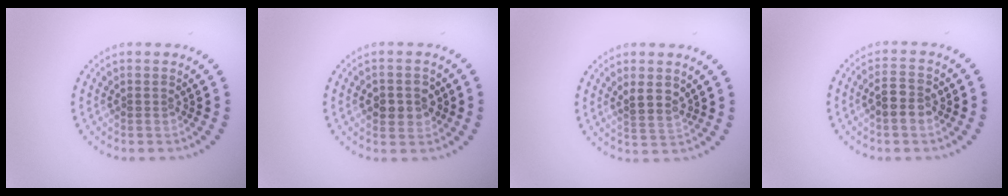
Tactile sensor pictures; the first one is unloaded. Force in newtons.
{"total": 2.6, "press": 2.6, "slide": 0.1}
{"total": 2.2, "press": 2.0, "slide": 0.9}
{"total": 2.7, "press": 2.7, "slide": 0.4}